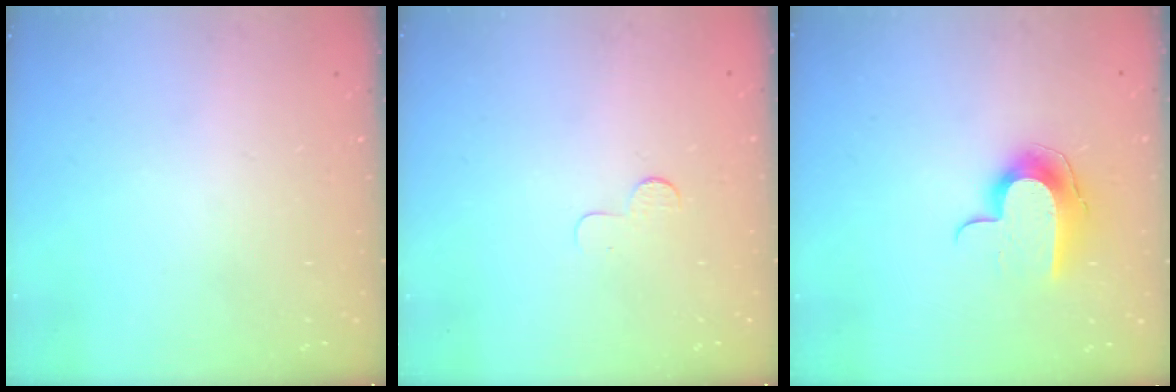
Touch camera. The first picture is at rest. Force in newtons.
{"total": 4.0, "press": 4.0, "slide": 0.4}
{"total": 9.9, "press": 9.8, "slide": 0.5}